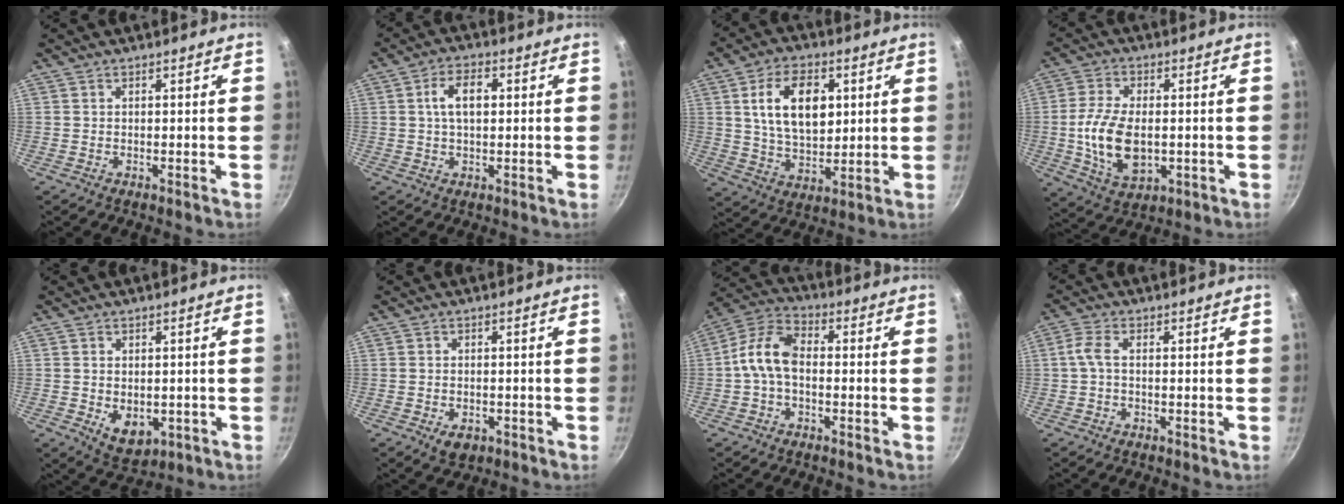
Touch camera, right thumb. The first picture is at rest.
{"total": 6.4, "force": [1.1, 3.7, 5.2], "torque": [-0.081, 0.013, 0.014]}
{"total": 13.9, "force": [3.5, 8.6, 10.4], "torque": [-0.149, -0.009, 0.064]}
{"total": 12.6, "force": [-1.0, 7.4, 10.2], "torque": [-0.191, 0.002, -0.013]}
{"total": 7.1, "force": [-1.2, 5.0, 4.8], "torque": [-0.055, -0.008, -0.001]}
{"total": 3.6, "force": [-1.5, 2.4, 2.2], "torque": [-0.029, 0.008, -0.014]}
{"total": 9.1, "force": [-0.8, 5.5, 7.2], "torque": [-0.134, 0.036, -0.032]}
{"total": 3.1, "force": [-0.3, 1.4, 2.8], "torque": [-0.074, 0.011, -0.012]}